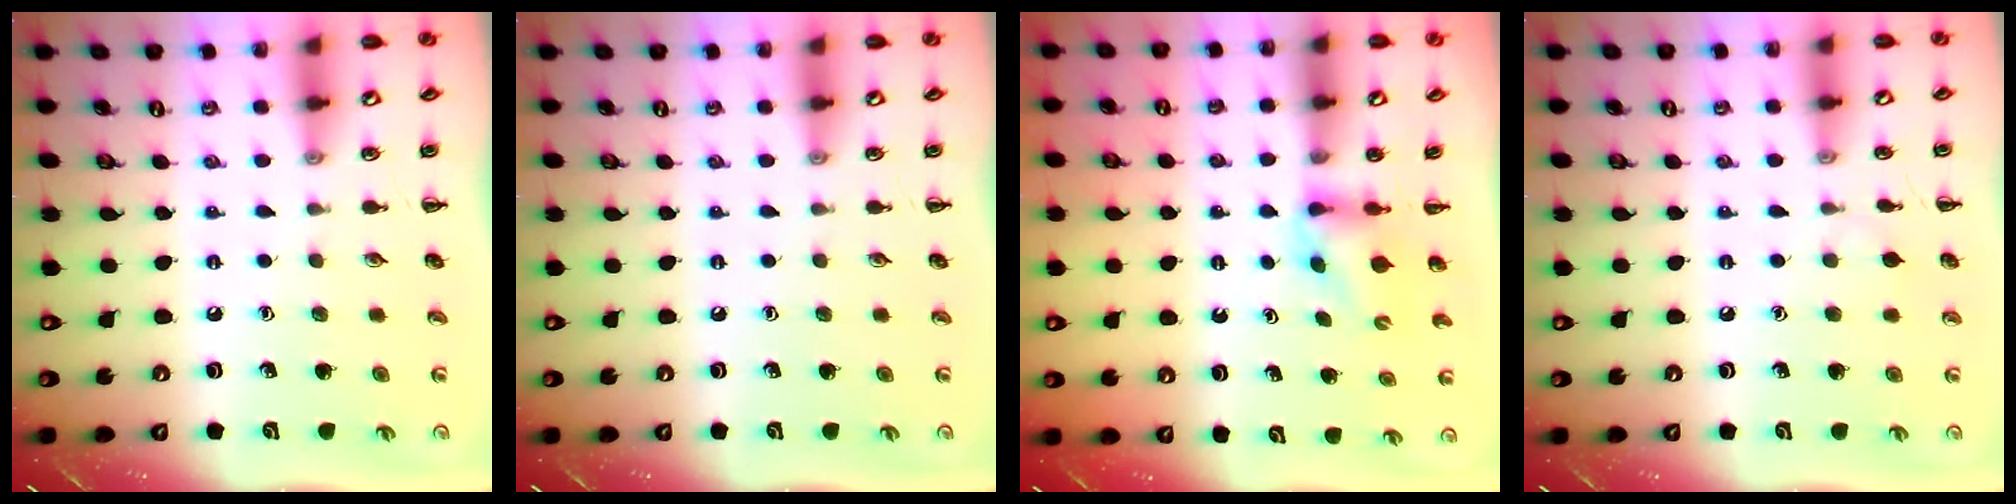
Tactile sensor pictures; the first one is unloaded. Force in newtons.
{"total": 0.0}
{"total": 3.6, "press": 3.3, "slide": 1.4}
{"total": 4.1, "press": 3.8, "slide": 1.5}